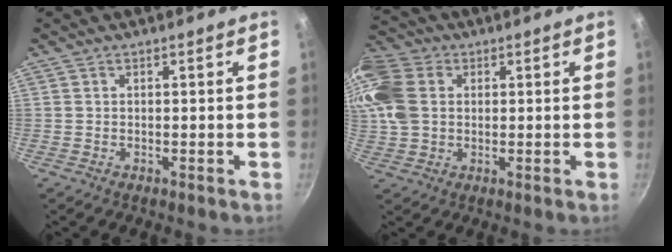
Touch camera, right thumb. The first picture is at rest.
{"total": 15.3, "force": [3.2, 11.7, 9.5], "torque": [-0.210, 0.018, 0.050]}